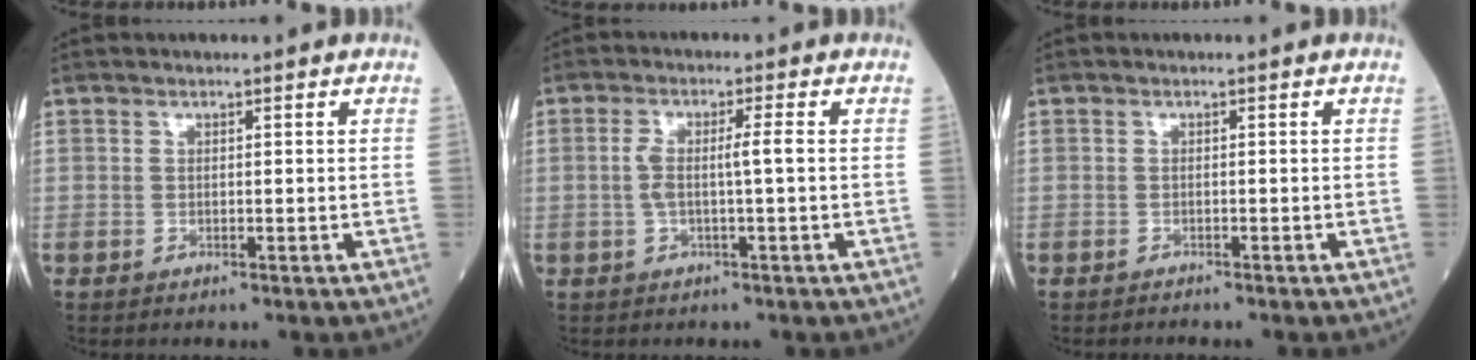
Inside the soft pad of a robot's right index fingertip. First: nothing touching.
{"total": 3.6, "force": [-0.3, 0.1, 3.5], "torque": [-0.073, 0.011, -0.003]}
{"total": 1.0, "force": [-1.0, 0.0, 0.2], "torque": [-0.005, 0.000, -0.014]}